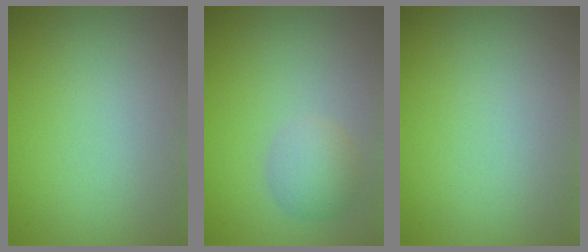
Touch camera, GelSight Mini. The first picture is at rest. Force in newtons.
{"total": 2.4, "press": 2.4, "slide": 0.1}
{"total": 0.0}